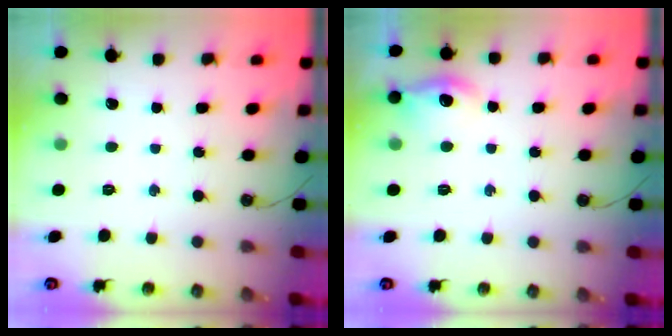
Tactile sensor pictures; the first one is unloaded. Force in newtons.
{"total": 10.9, "press": 10.8, "slide": 1.1}